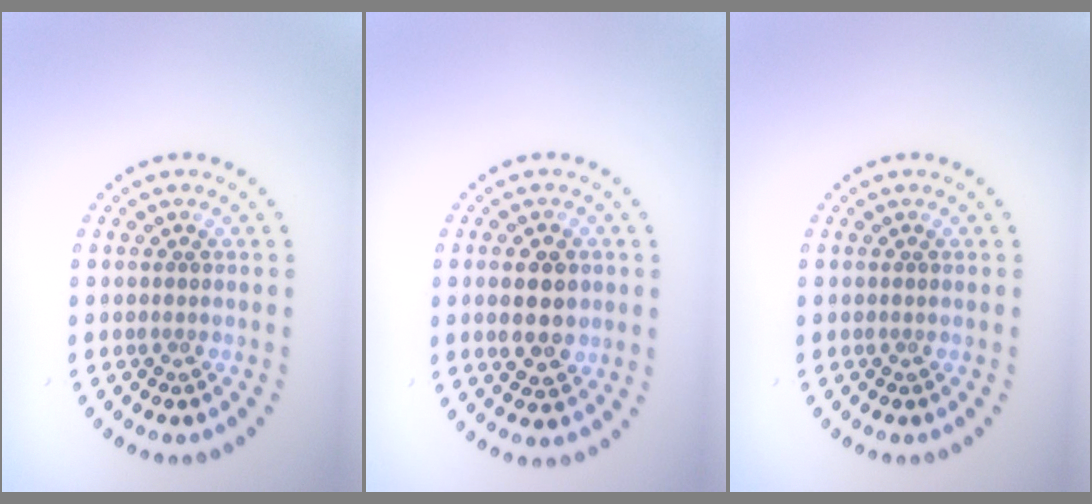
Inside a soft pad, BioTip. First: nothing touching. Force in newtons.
{"total": 4.2, "press": 4.2, "slide": 0.1}
{"total": 0.0}